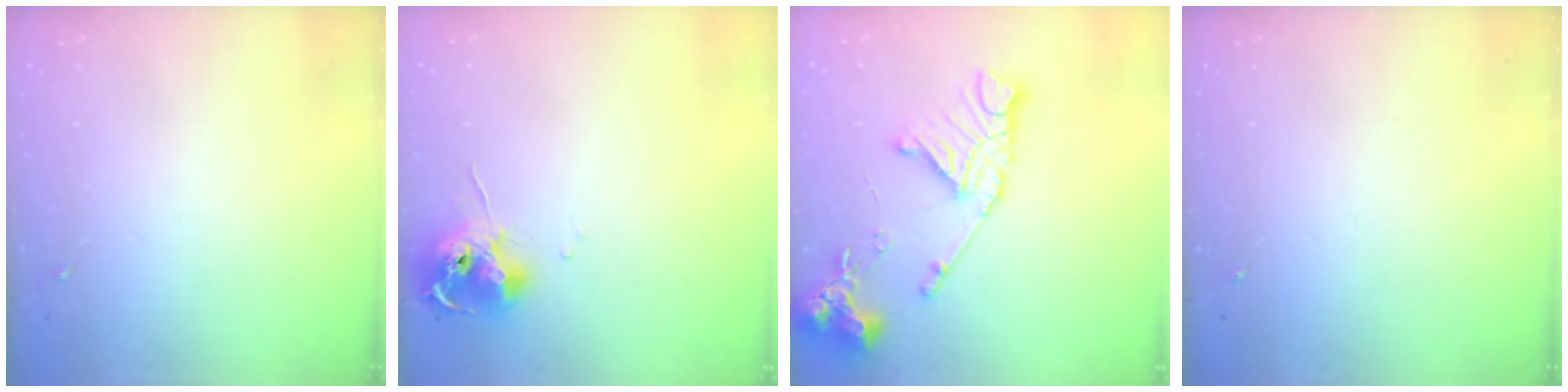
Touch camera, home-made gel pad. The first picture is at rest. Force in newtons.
{"total": 11.7, "press": 11.7, "slide": 0.7}
{"total": 16.4, "press": 16.3, "slide": 1.9}
{"total": 0.0}